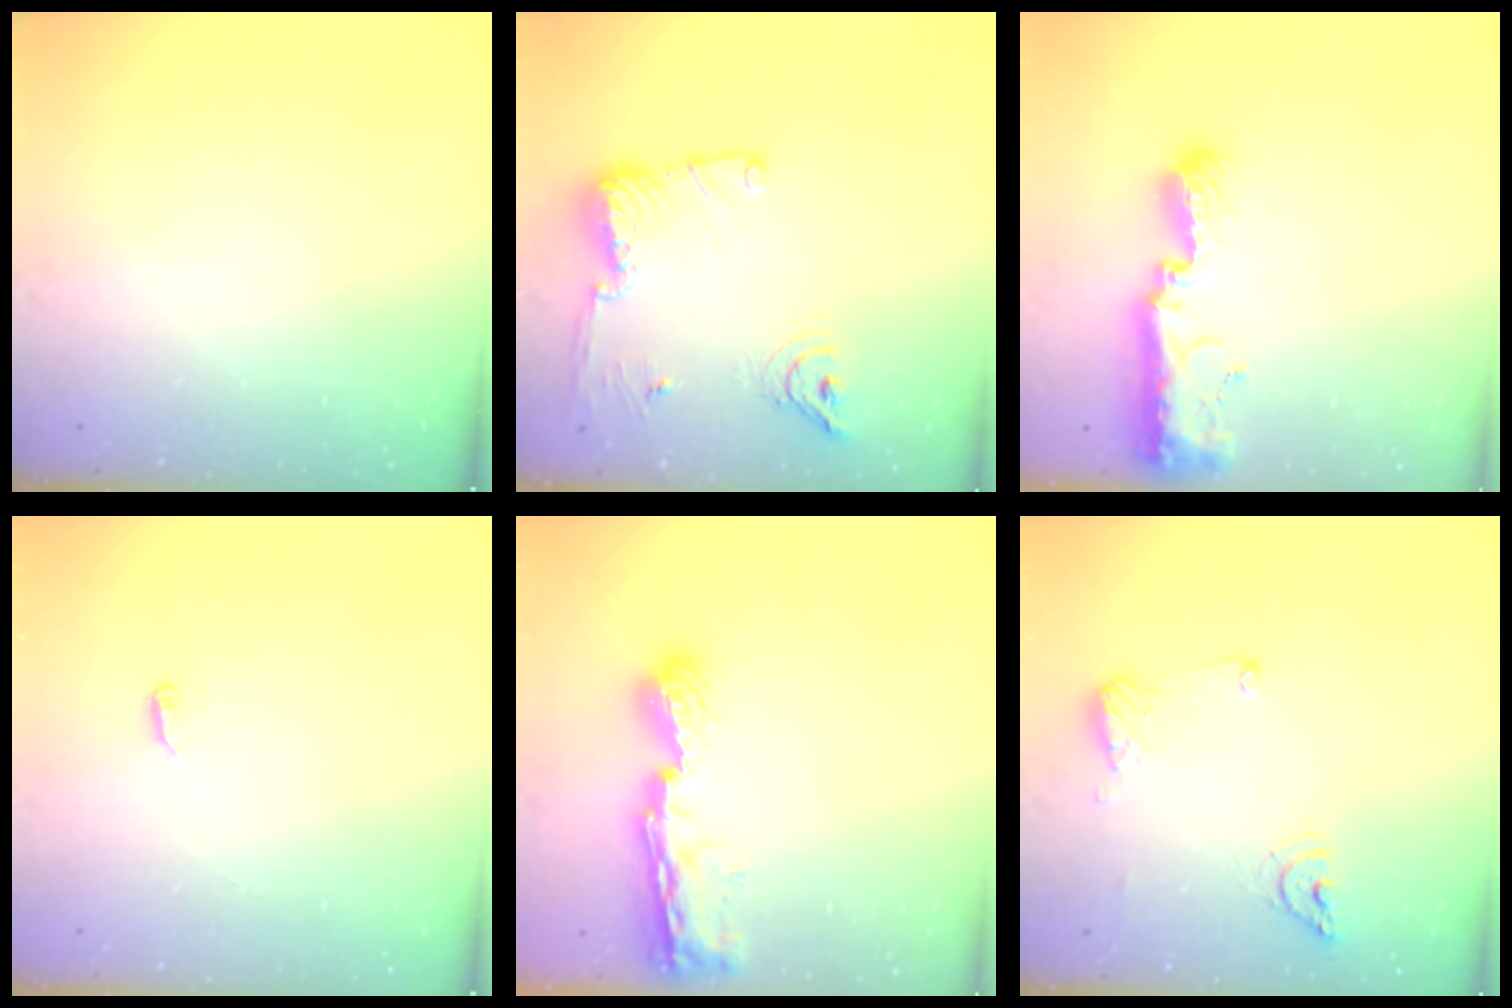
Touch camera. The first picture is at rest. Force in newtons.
{"total": 14.7, "press": 14.6, "slide": 2.1}
{"total": 11.5, "press": 11.4, "slide": 0.9}
{"total": 4.3, "press": 4.2, "slide": 0.6}
{"total": 8.9, "press": 8.9, "slide": 0.9}
{"total": 9.6, "press": 9.5, "slide": 1.4}